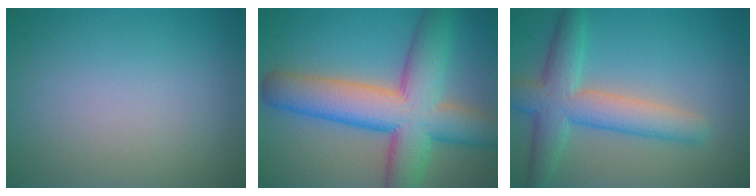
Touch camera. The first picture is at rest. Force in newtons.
{"total": 11.3, "press": 11.2, "slide": 0.5}
{"total": 6.1, "press": 6.1, "slide": 0.3}